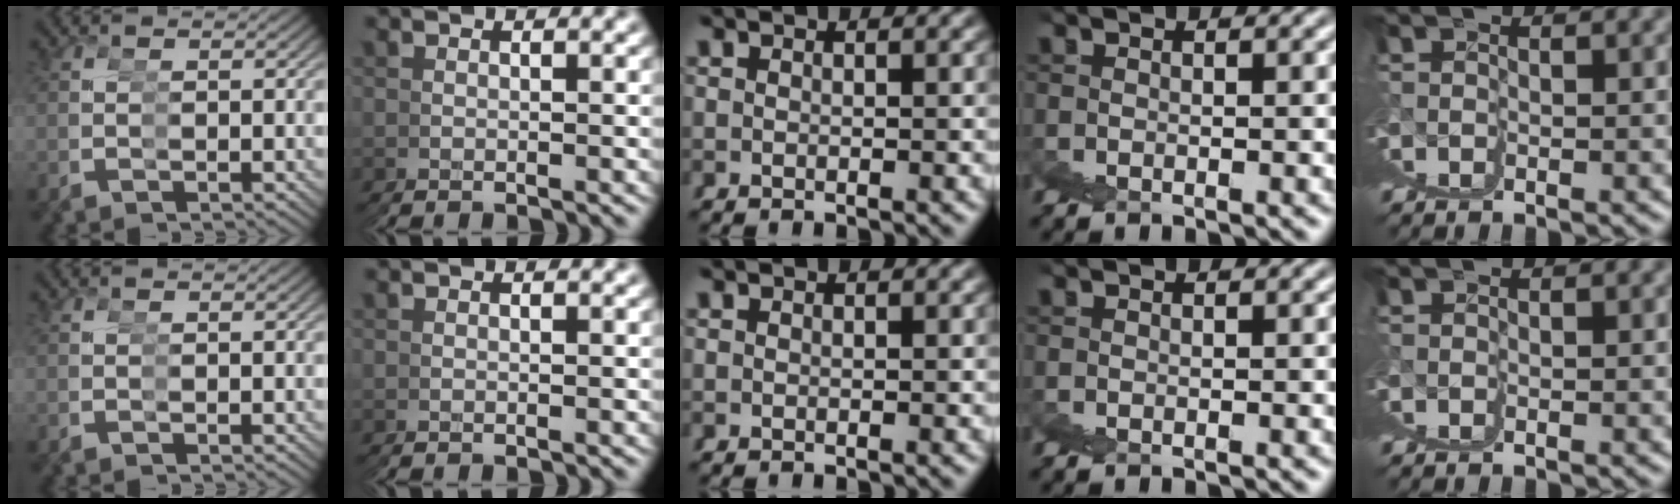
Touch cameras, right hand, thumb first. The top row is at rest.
{}